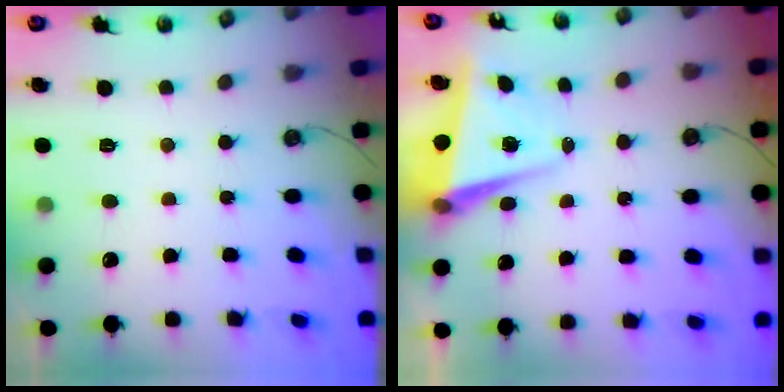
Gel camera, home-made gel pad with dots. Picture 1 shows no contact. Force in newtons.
{"total": 5.4, "press": 5.3, "slide": 1.2}